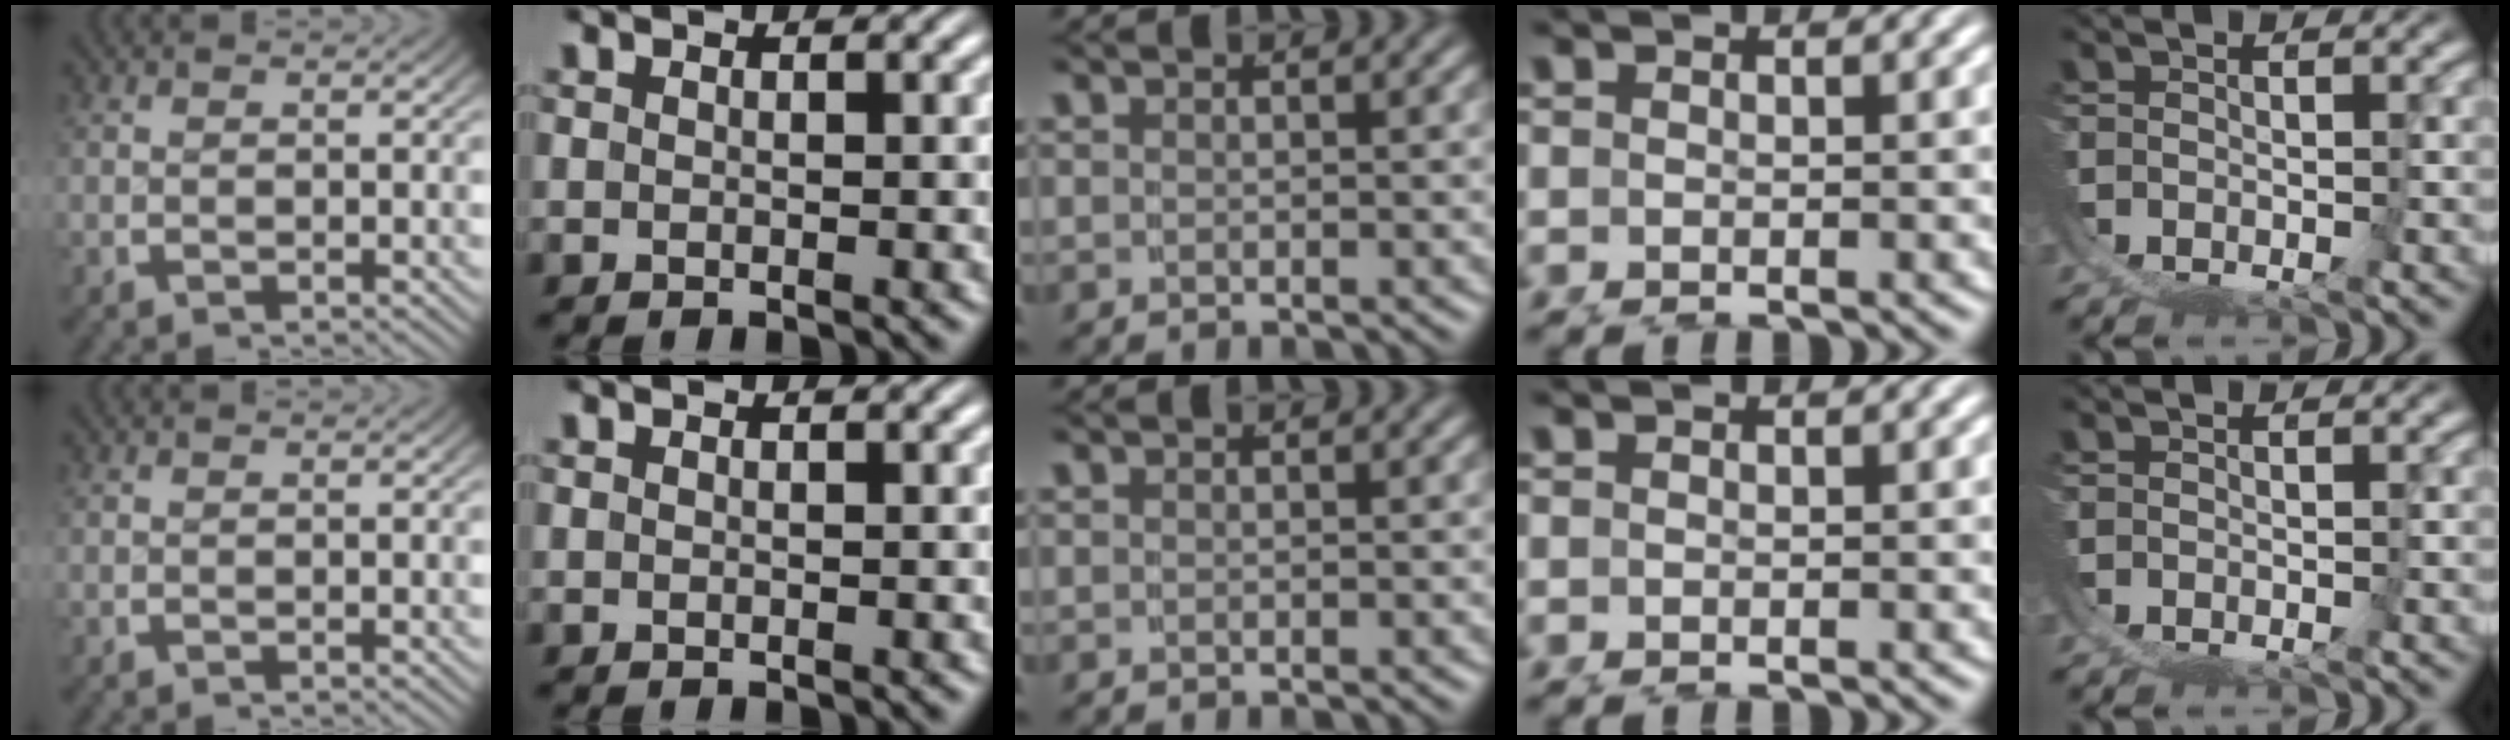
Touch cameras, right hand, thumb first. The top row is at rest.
{}